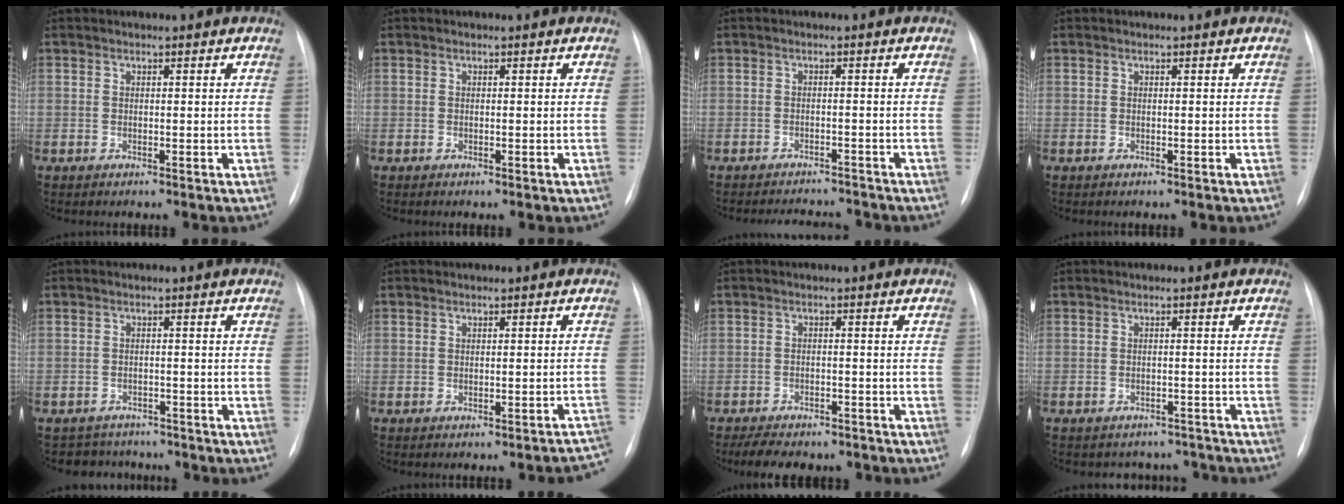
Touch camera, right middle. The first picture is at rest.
{"total": 0.0}
{"total": 6.1, "force": [-5.9, 1.3, 0.9], "torque": [-0.009, 0.003, -0.074]}
{"total": 0.0}
{"total": 4.4, "force": [-3.9, 2.1, -0.4], "torque": [0.006, 0.013, -0.054]}
{"total": 3.9, "force": [-3.6, 0.5, 1.4], "torque": [0.010, 0.008, -0.038]}
{"total": 9.2, "force": [-7.8, 3.3, 3.7], "torque": [-0.058, 0.003, -0.104]}
{"total": 5.9, "force": [-5.3, 2.7, -0.4], "torque": [0.014, 0.021, -0.056]}